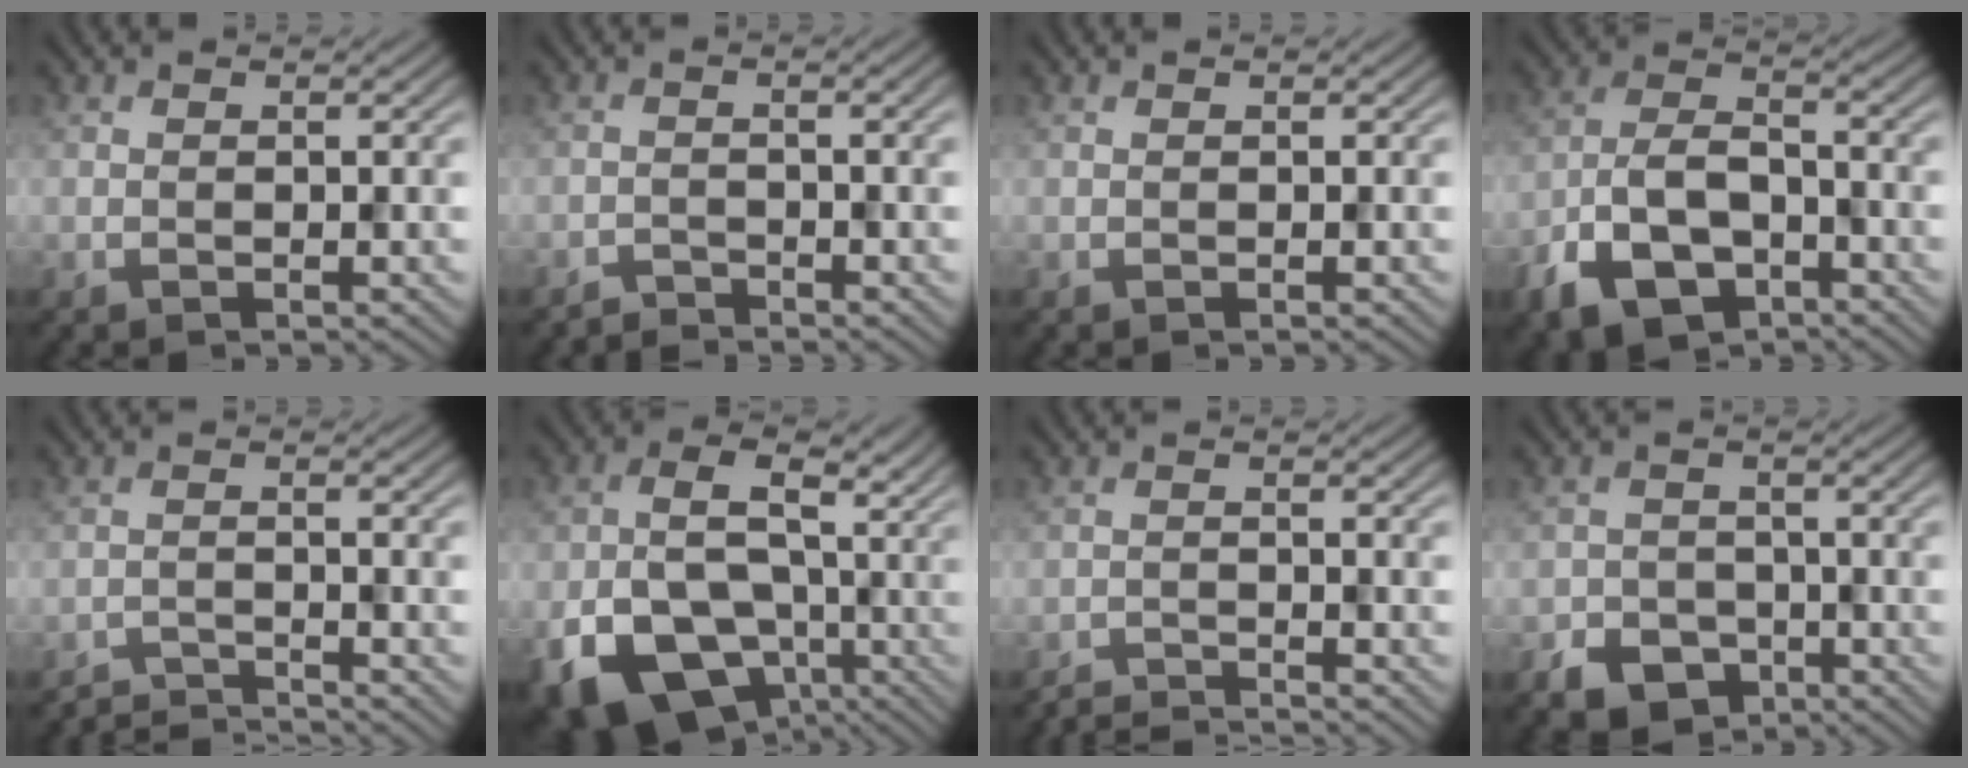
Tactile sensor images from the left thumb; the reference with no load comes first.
{"total": 2.0, "force": [-1.9, 0.2, 0.7], "torque": [-0.012, 0.000, -0.040]}
{"total": 0.0}
{"total": 9.4, "force": [-5.3, 5.0, 6.0], "torque": [-0.126, -0.006, -0.108]}
{"total": 3.1, "force": [-3.0, 0.1, 0.5], "torque": [-0.003, 0.000, -0.062]}
{"total": 16.3, "force": [-4.4, 11.4, 10.8], "torque": [-0.187, -0.016, -0.056]}
{"total": 3.0, "force": [-2.9, 0.1, 0.8], "torque": [-0.011, -0.002, -0.060]}
{"total": 5.1, "force": [-3.4, 3.4, 1.9], "torque": [-0.035, -0.004, -0.061]}